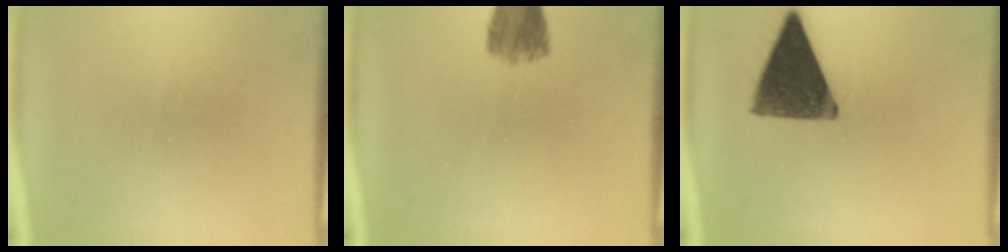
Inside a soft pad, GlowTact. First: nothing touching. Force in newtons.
{"total": 5.3}
{"total": 12.9}